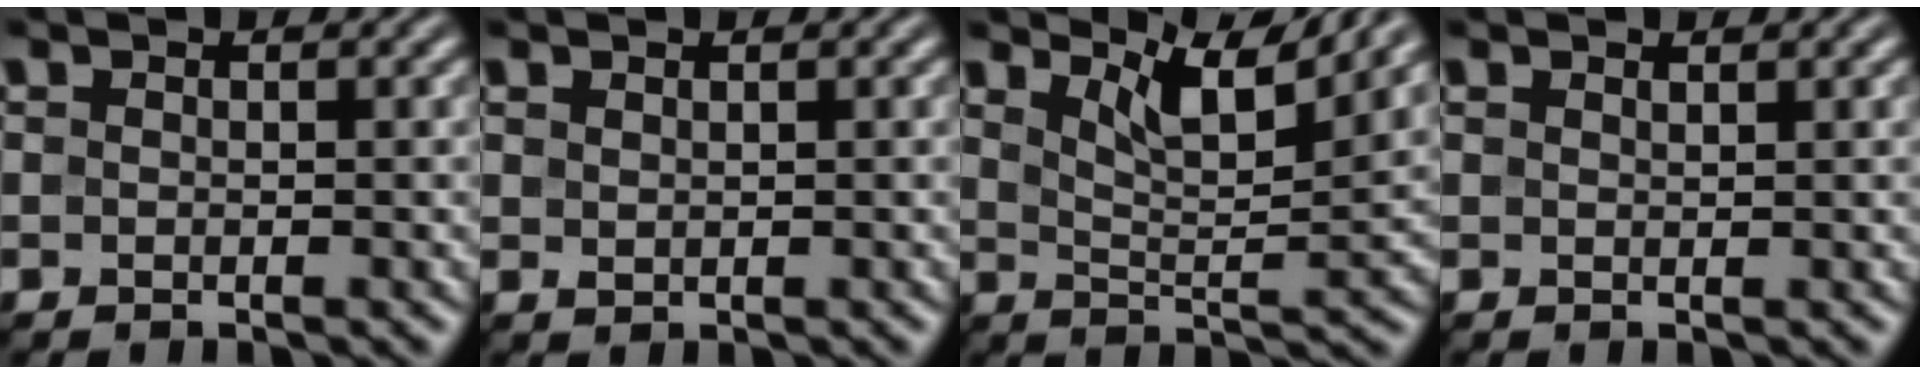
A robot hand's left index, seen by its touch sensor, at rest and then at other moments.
{"total": 0.7, "force": [0.5, 0.3, 0.3], "torque": [-0.009, -0.001, 0.014]}
{"total": 5.4, "force": [4.2, 0.9, 3.3], "torque": [-0.067, -0.001, 0.071]}
{"total": 0.5, "force": [0.5, 0.0, 0.2], "torque": [-0.007, -0.001, 0.011]}